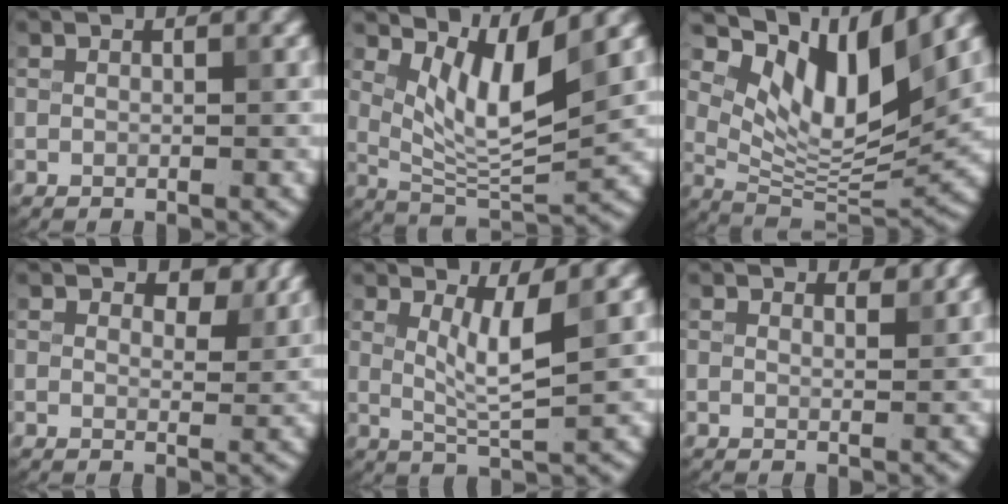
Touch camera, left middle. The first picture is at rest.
{"total": 6.1, "force": [2.9, 1.7, 5.1], "torque": [-0.094, -0.016, 0.058]}
{"total": 9.9, "force": [5.2, 3.8, 7.6], "torque": [-0.122, -0.013, 0.102]}
{"total": 2.5, "force": [1.8, 1.2, 1.3], "torque": [-0.019, -0.005, 0.024]}
{"total": 3.6, "force": [1.2, 0.7, 3.3], "torque": [-0.061, -0.012, 0.026]}
{"total": 1.3, "force": [1.2, 0.3, 0.3], "torque": [-0.007, -0.002, 0.015]}